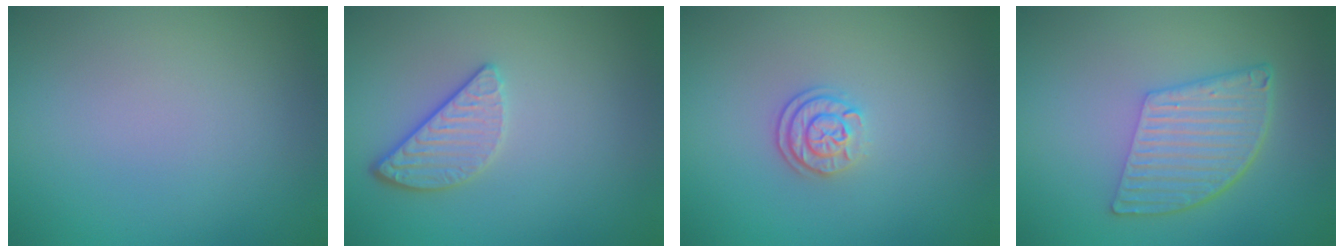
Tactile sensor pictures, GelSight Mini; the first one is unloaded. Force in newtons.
{"total": 2.6, "press": 2.3, "slide": 1.3}
{"total": 2.3, "press": 1.9, "slide": 1.2}
{"total": 5.6, "press": 3.9, "slide": 4.0}